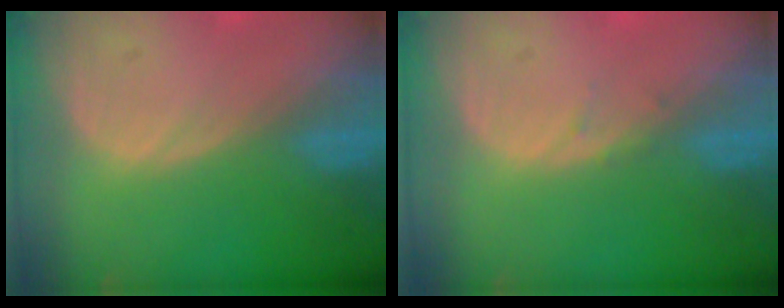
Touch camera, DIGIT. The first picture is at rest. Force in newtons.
{"total": 0.8, "press": 0.7, "slide": 0.3}